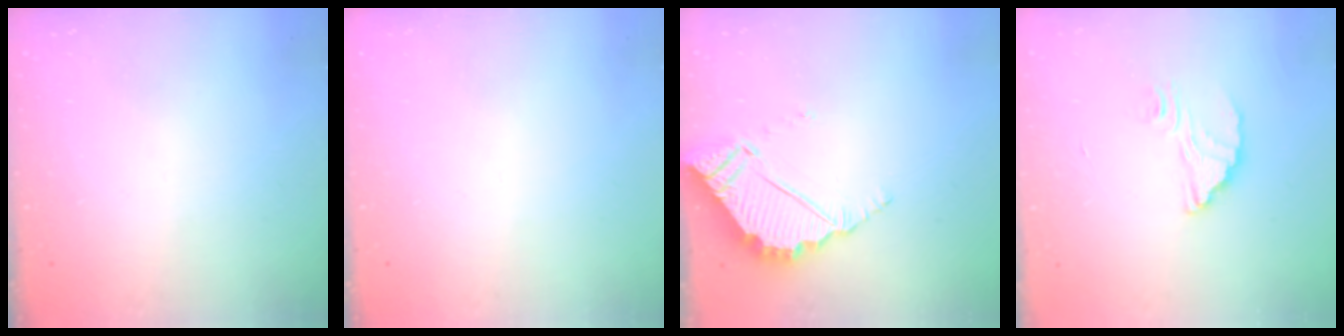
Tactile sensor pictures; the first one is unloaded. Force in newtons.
{"total": 0.0}
{"total": 6.2, "press": 6.2, "slide": 0.3}
{"total": 2.9, "press": 2.9, "slide": 0.0}